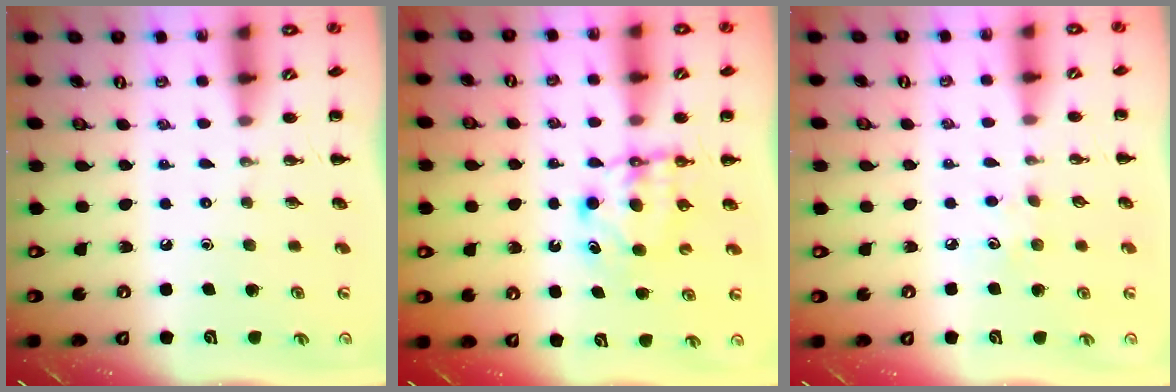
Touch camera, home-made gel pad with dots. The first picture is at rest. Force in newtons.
{"total": 6.3, "press": 6.3, "slide": 0.5}
{"total": 3.7, "press": 3.5, "slide": 0.9}